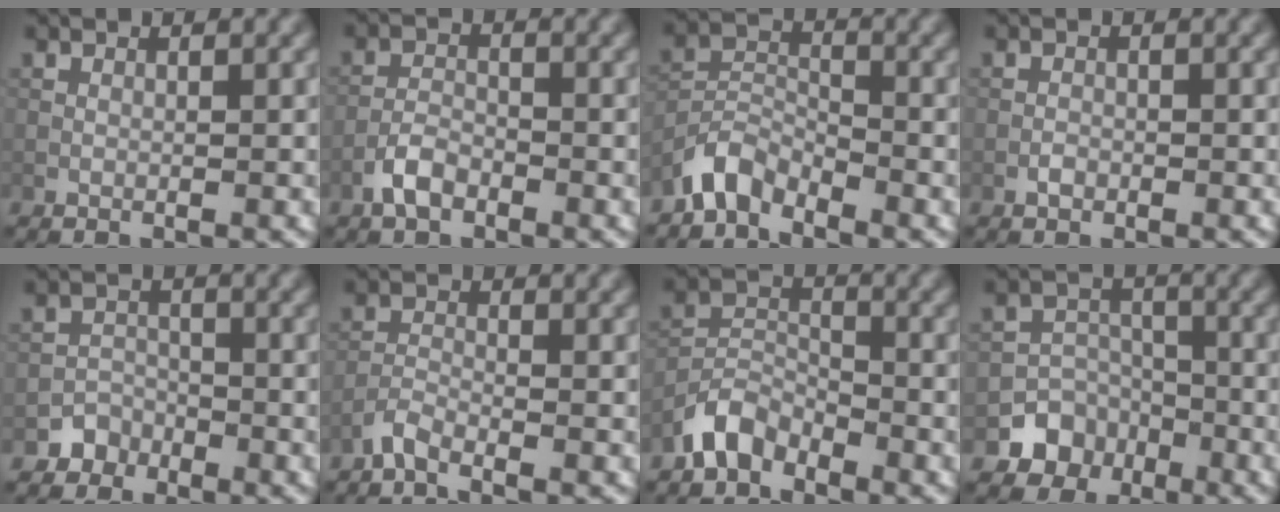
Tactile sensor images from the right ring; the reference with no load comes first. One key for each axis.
{"total": 2.6, "fx": -1.6, "fy": 1.3, "fz": 1.5, "tx": -0.029, "ty": 0.006, "tz": -0.037}
{"total": 3.6, "fx": -3.1, "fy": 1.4, "fz": 1.2, "tx": -0.023, "ty": 0.010, "tz": -0.072}
{"total": 0.8, "fx": -0.4, "fy": 0.5, "fz": 0.4, "tx": -0.007, "ty": 0.000, "tz": -0.010}
{"total": 1.9, "fx": -1.4, "fy": 1.3, "fz": -0.1, "tx": 0.015, "ty": 0.009, "tz": -0.024}
{"total": 1.8, "fx": -1.6, "fy": 0.2, "fz": 0.8, "tx": -0.019, "ty": 0.002, "tz": -0.040}
{"total": 3.6, "fx": -2.9, "fy": 1.7, "fz": 1.3, "tx": -0.024, "ty": 0.012, "tz": -0.067}
{"total": 4.5, "fx": -2.6, "fy": 3.6, "fz": 0.8, "tx": 0.008, "ty": 0.005, "tz": -0.050}